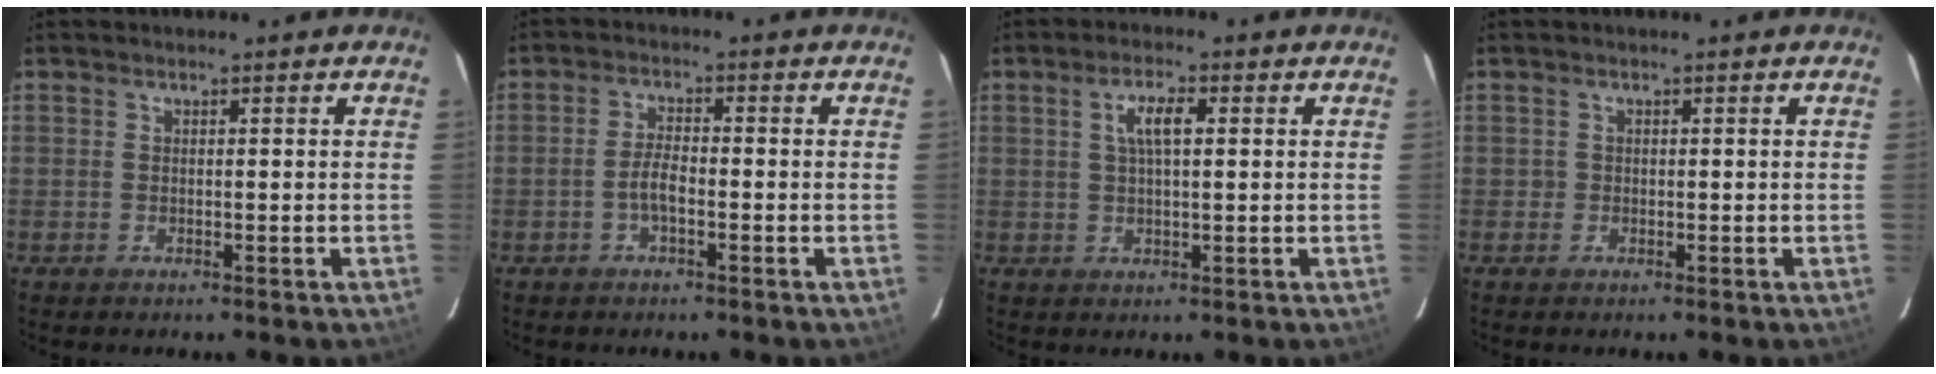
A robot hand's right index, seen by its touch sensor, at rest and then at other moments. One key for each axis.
{"total": 3.3, "fx": -1.3, "fy": 0.9, "fz": 2.8, "tx": -0.061, "ty": 0.005, "tz": -0.025}
{"total": 4.7, "fx": 1.1, "fy": 1.1, "fz": 4.4, "tx": -0.084, "ty": 0.008, "tz": 0.022}
{"total": 0.7, "fx": -0.1, "fy": 0.7, "fz": 0.0, "tx": 0.003, "ty": 0.000, "tz": -0.002}